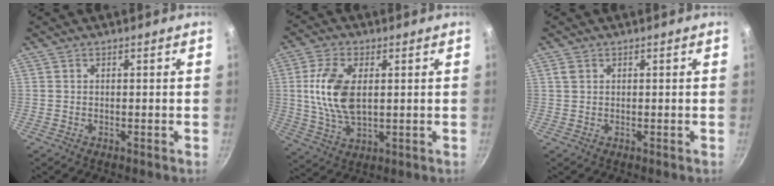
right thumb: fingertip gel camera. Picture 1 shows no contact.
{"total": 11.9, "force": [1.6, 6.5, 9.8], "torque": [-0.188, -0.002, 0.032]}
{"total": 1.4, "force": [0.5, 1.1, 0.7], "torque": [-0.011, 0.002, 0.008]}